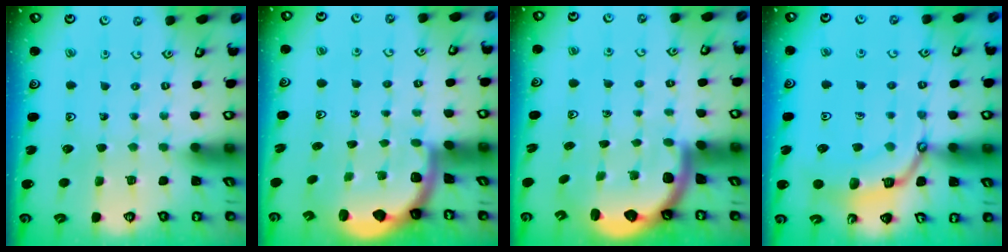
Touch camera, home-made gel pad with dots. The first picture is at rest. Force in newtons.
{"total": 1.9, "press": 1.8, "slide": 0.5}
{"total": 2.8, "press": 2.8, "slide": 0.5}
{"total": 8.0, "press": 8.0, "slide": 0.3}